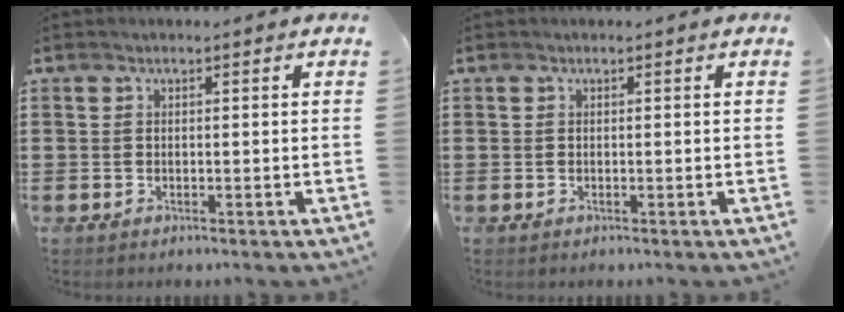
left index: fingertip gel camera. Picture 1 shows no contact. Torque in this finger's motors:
{"motor_torque": [0.00, 0.00, 0.00, 0.00]}